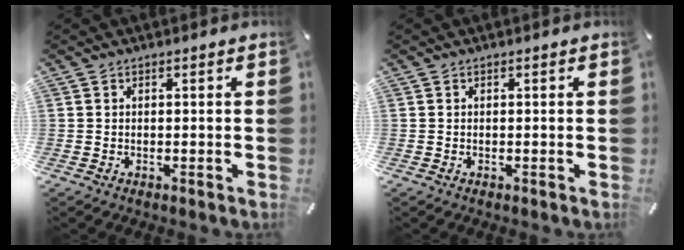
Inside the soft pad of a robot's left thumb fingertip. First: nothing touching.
{"total": 0.0}